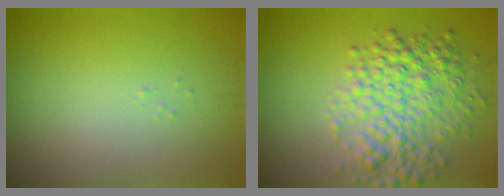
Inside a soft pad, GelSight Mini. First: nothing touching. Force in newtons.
{"total": 5.5, "press": 5.5, "slide": 0.1}